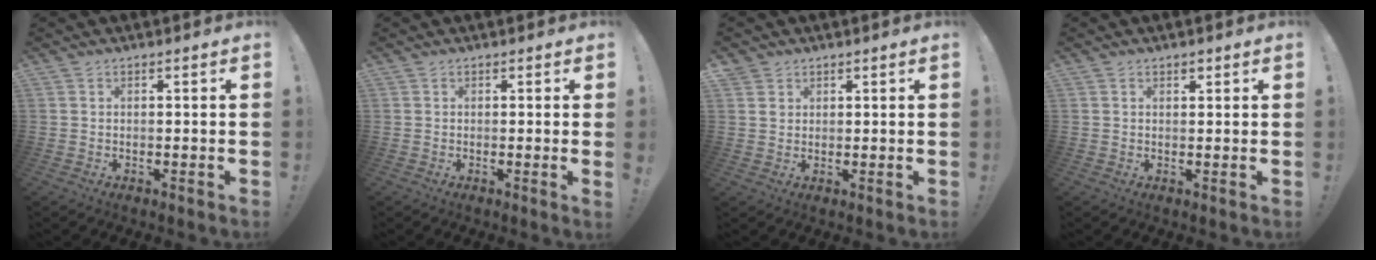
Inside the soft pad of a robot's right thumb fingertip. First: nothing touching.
{"total": 1.4, "force": [0.2, -0.6, 1.3], "torque": [-0.015, -0.007, -0.001]}
{"total": 3.5, "force": [1.8, 2.9, 0.5], "torque": [0.004, -0.012, 0.032]}
{"total": 1.0, "force": [0.7, 0.6, 0.3], "torque": [0.009, -0.005, 0.011]}